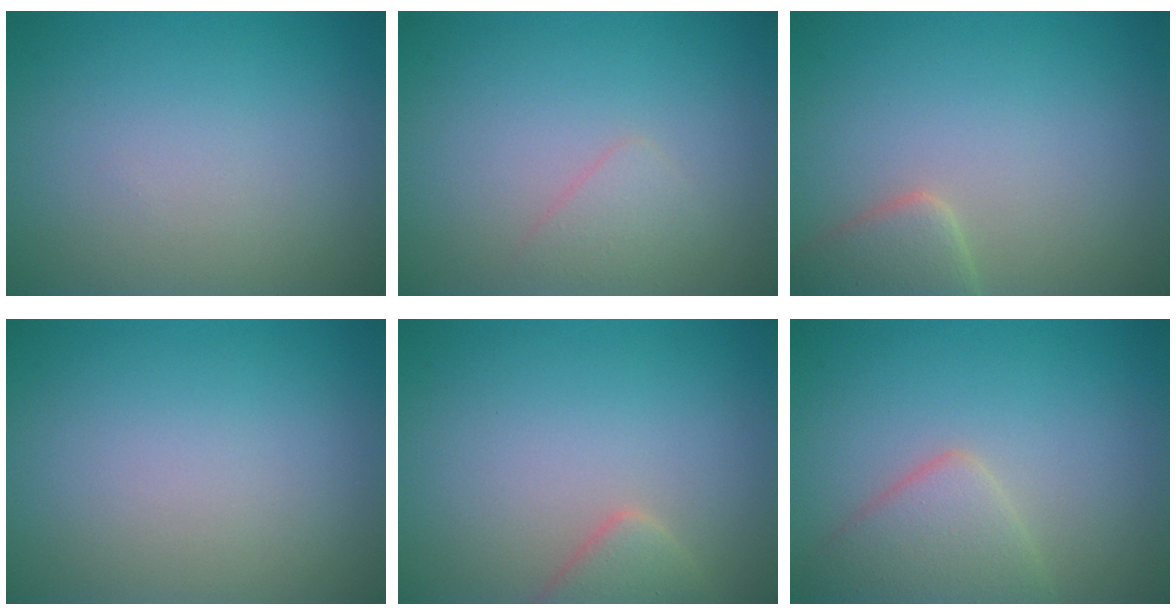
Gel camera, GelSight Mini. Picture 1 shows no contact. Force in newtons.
{"total": 1.3, "press": 1.3, "slide": 0.1}
{"total": 3.0, "press": 3.0, "slide": 0.2}
{"total": 0.0}
{"total": 2.3, "press": 2.3, "slide": 0.2}
{"total": 3.4, "press": 3.4, "slide": 0.2}